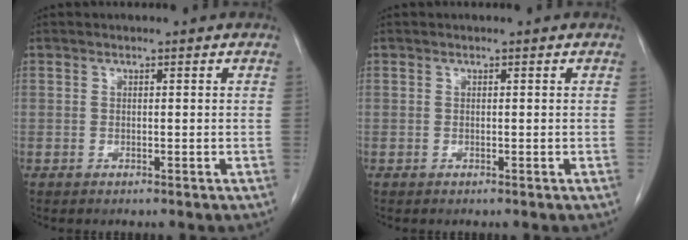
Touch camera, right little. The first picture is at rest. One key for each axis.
{"total": 0.0}